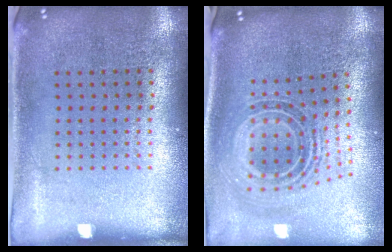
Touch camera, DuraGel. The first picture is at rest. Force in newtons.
{"total": 1.3, "press": 1.1, "slide": 0.8}